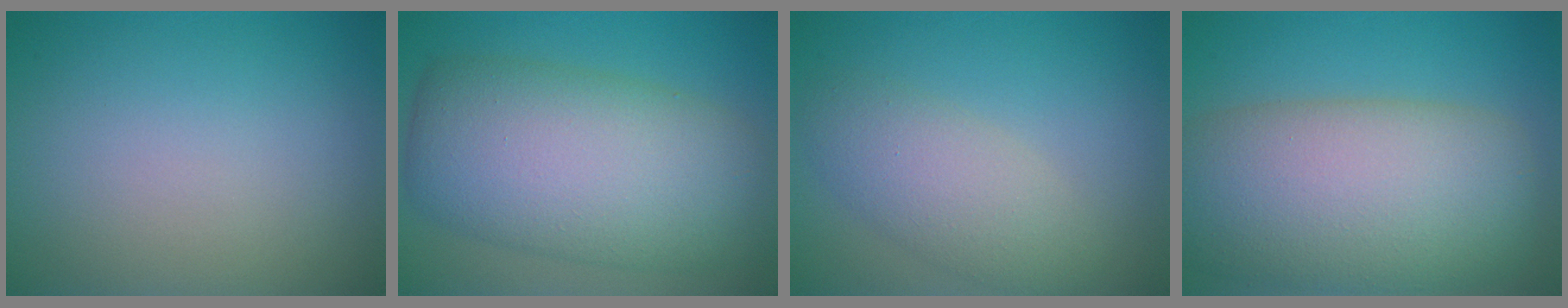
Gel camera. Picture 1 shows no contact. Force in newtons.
{"total": 11.9, "press": 11.9, "slide": 0.4}
{"total": 4.1, "press": 4.1, "slide": 0.1}
{"total": 12.4, "press": 12.4, "slide": 0.7}